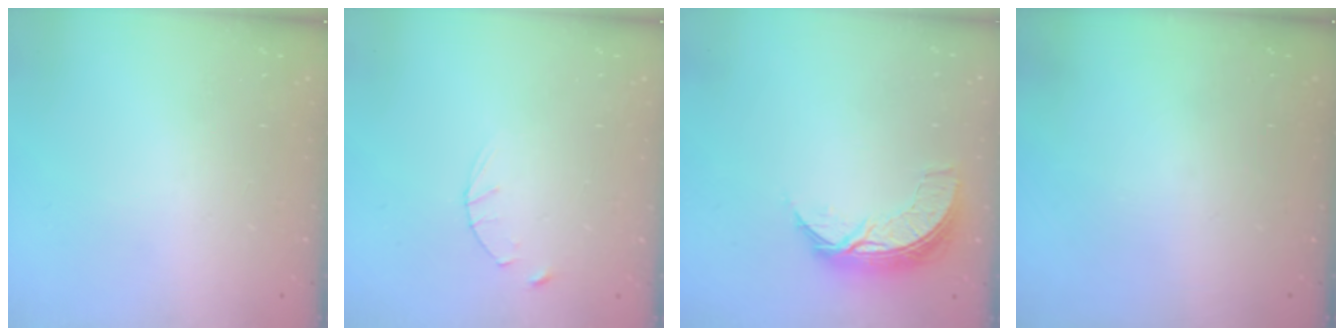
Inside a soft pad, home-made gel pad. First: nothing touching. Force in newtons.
{"total": 2.8, "press": 2.8, "slide": 0.4}
{"total": 8.2, "press": 8.1, "slide": 0.6}
{"total": 0.0}